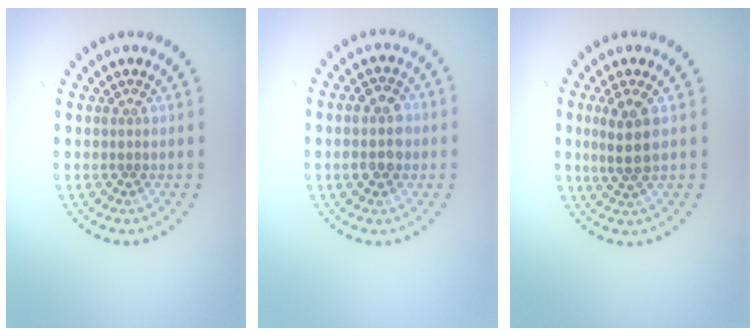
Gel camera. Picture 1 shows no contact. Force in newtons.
{"total": 3.6, "press": 3.6, "slide": 0.1}
{"total": 2.8, "press": 2.5, "slide": 1.3}